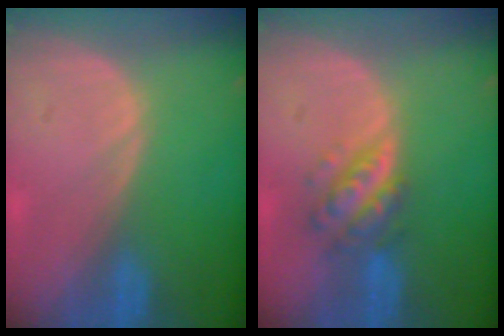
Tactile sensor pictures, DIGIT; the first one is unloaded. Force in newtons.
{"total": 5.6, "press": 5.2, "slide": 2.1}